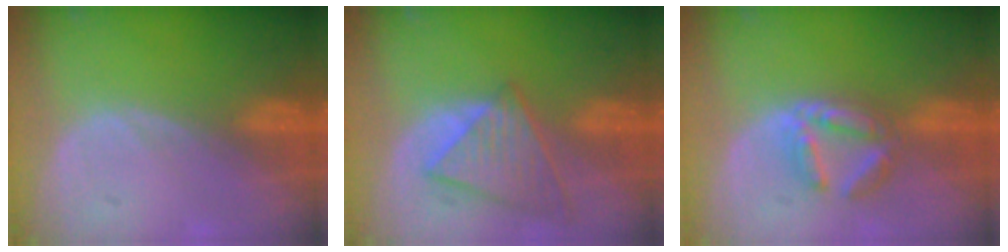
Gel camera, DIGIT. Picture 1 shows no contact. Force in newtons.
{"total": 7.8, "press": 7.0, "slide": 3.4}
{"total": 5.5, "press": 5.4, "slide": 1.1}